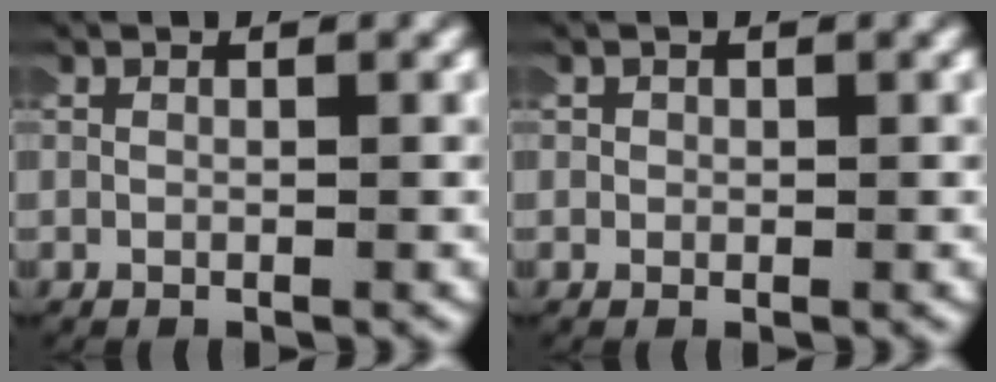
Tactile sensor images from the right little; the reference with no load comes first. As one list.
[{"total": 0.6, "force": [-0.2, 0.5, -0.2], "torque": [0.000, -0.001, -0.005]}]